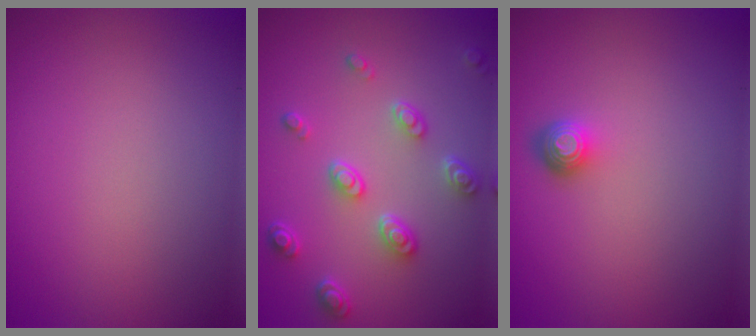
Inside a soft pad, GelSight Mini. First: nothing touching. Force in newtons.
{"total": 4.0, "press": 3.1, "slide": 2.6}
{"total": 1.6, "press": 1.3, "slide": 1.0}